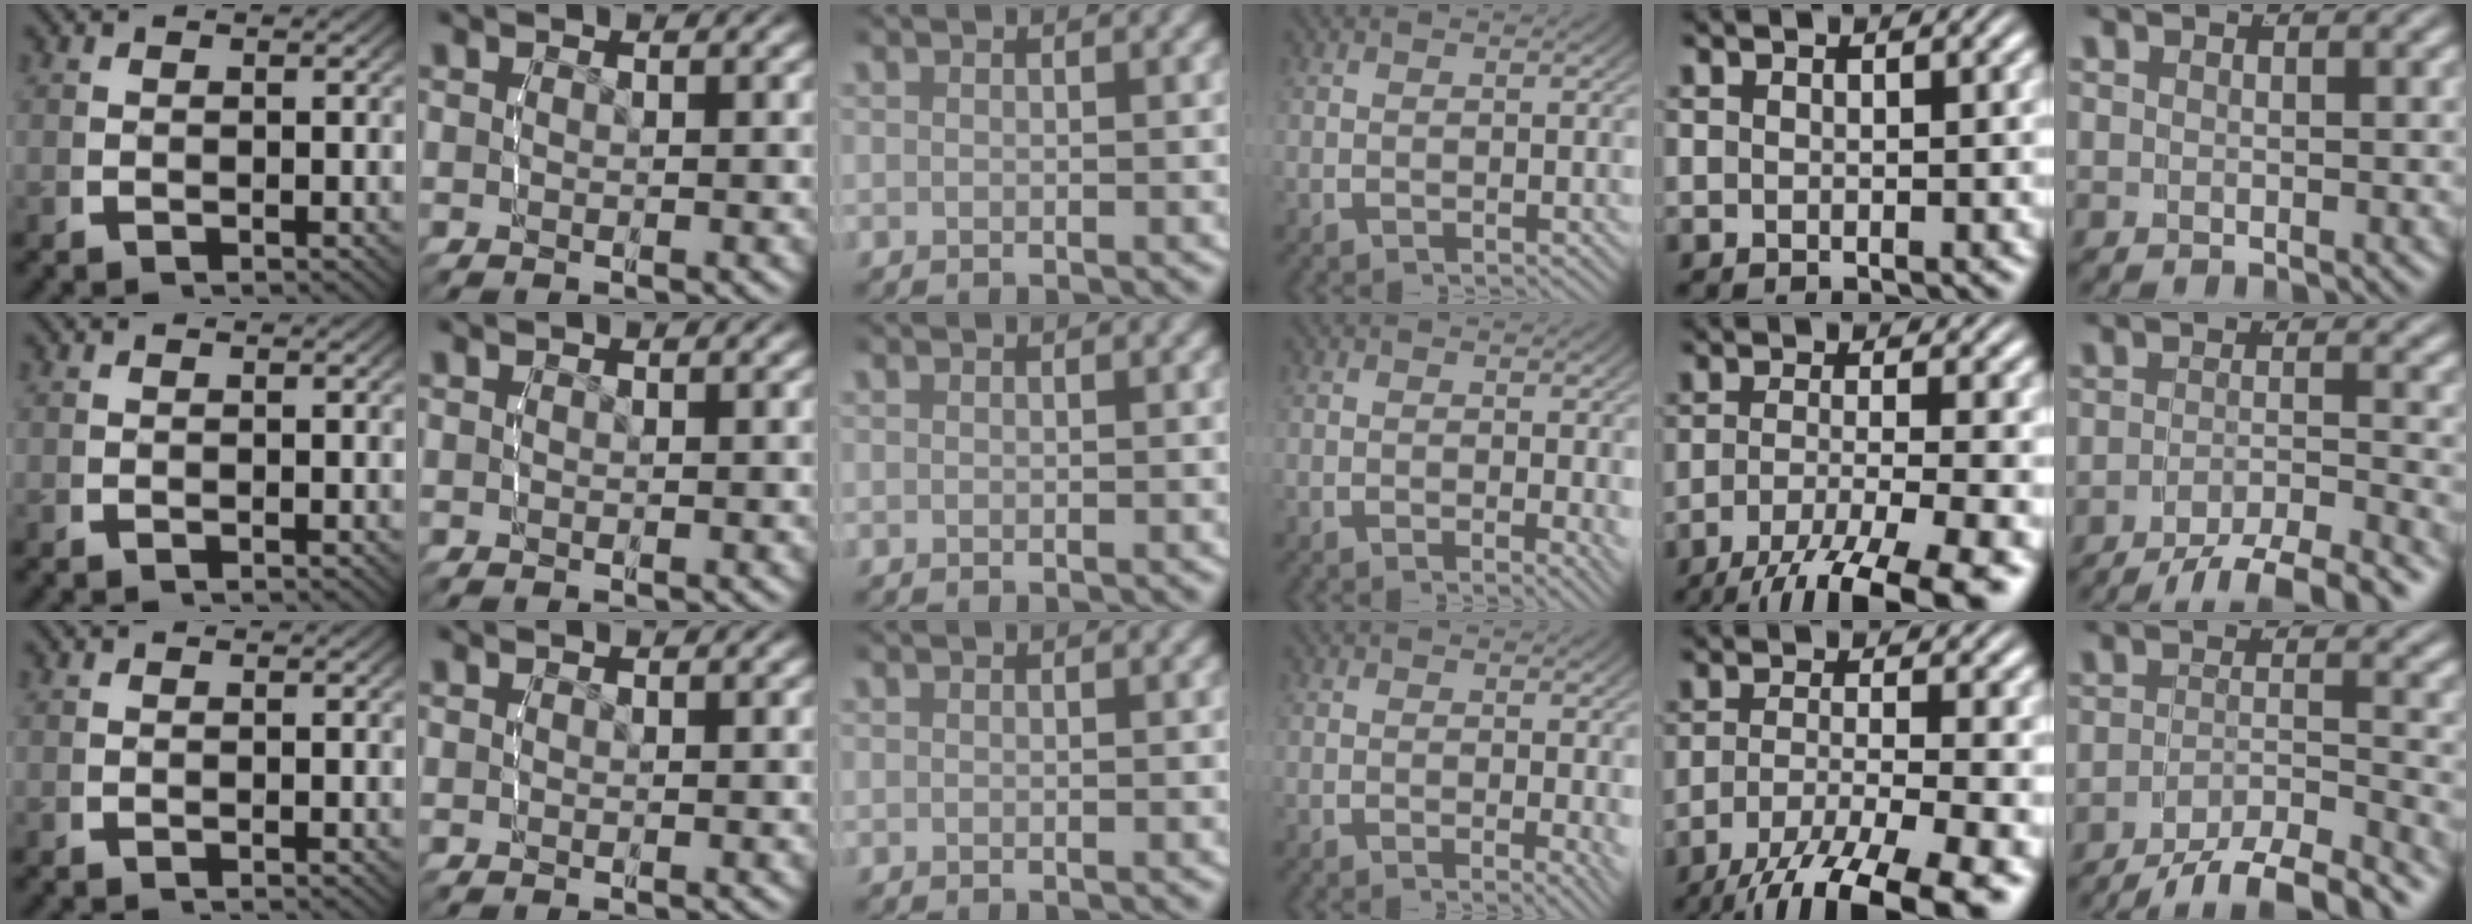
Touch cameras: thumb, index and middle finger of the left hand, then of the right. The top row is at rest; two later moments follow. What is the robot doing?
{"motion": "lift_and_place", "object": "condiment"}